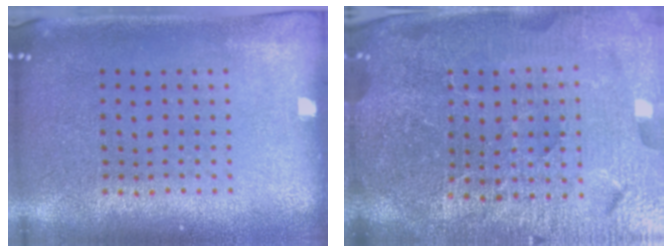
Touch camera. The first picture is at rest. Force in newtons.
{"total": 5.9, "press": 5.3, "slide": 2.6}